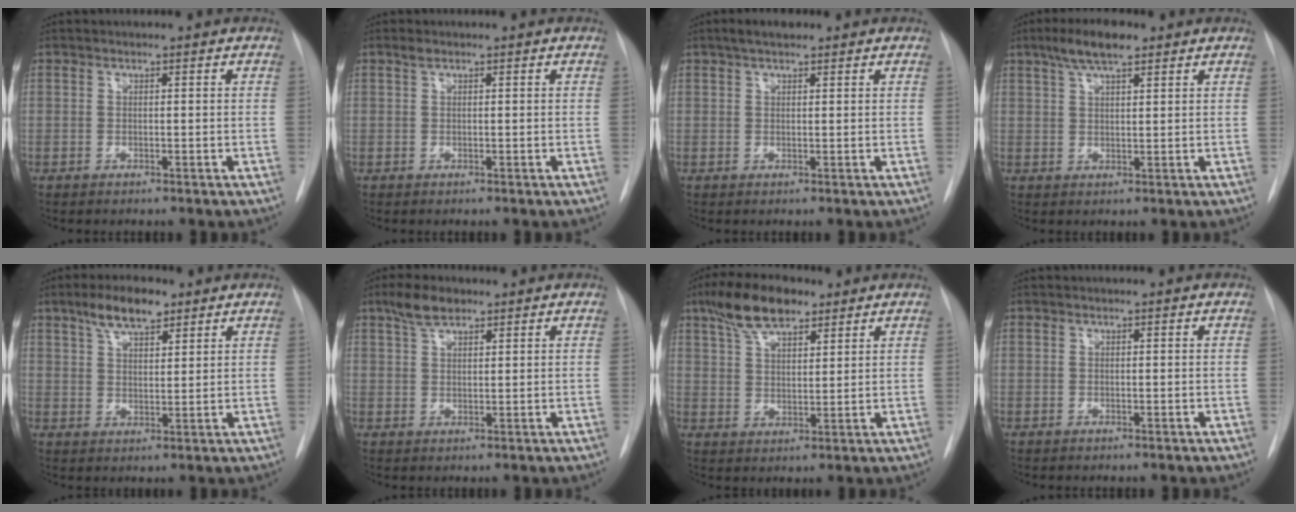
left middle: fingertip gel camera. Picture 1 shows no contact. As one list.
[{"total": 0.7, "force": [0.5, 0.3, 0.4], "torque": [-0.011, 0.008, 0.011]}, {"total": 3.0, "force": [2.1, 1.0, 1.8], "torque": [-0.037, 0.013, 0.035]}, {"total": 6.1, "force": [4.1, 1.4, 4.3], "torque": [-0.090, 0.013, 0.074]}, {"total": 6.9, "force": [4.7, 2.4, 4.4], "torque": [-0.085, 0.011, 0.083]}, {"total": 4.2, "force": [3.0, 1.7, 2.4], "torque": [-0.055, 0.010, 0.058]}, {"total": 8.5, "force": [5.9, 3.3, 5.2], "torque": [-0.105, 0.017, 0.109]}, {"total": 0.0}]